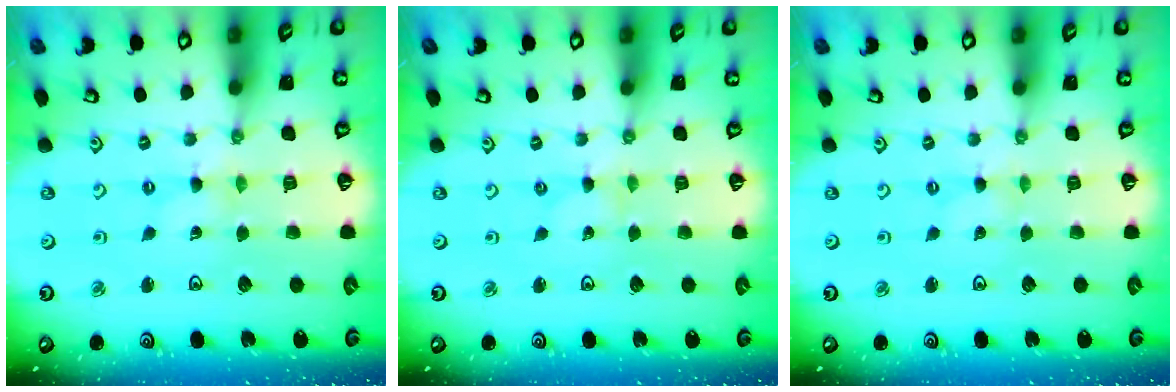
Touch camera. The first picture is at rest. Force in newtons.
{"total": 0.0}
{"total": 0.0}